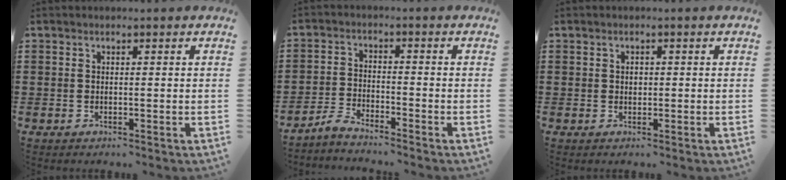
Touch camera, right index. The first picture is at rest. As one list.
[{"total": 3.1, "force": [-3.0, 0.0, 0.6], "torque": [-0.030, 0.001, -0.067]}, {"total": 0.9, "force": [0.1, 0.7, 0.5], "torque": [-0.011, 0.003, 0.003]}]